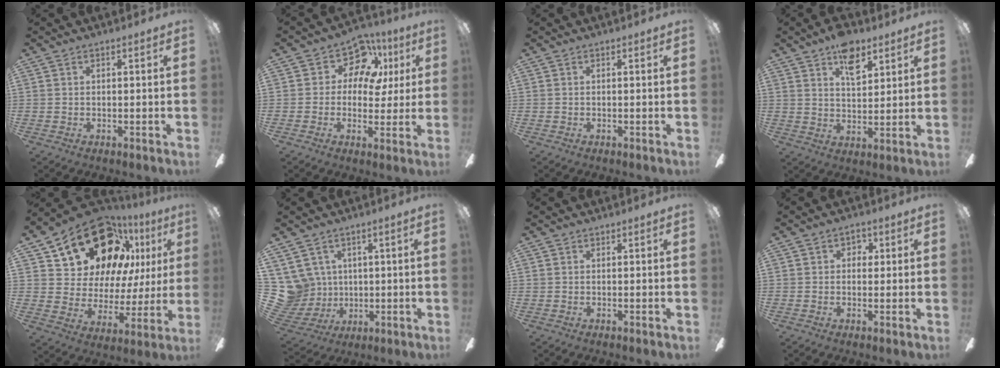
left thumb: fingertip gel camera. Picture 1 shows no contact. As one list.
[{"total": 11.3, "force": [5.1, 8.2, 5.8], "torque": [-0.083, -0.024, 0.094]}, {"total": 0.0}, {"total": 9.2, "force": [5.8, 4.8, 5.4], "torque": [-0.071, -0.021, 0.099]}, {"total": 22.6, "force": [14.4, 13.5, 11.0], "torque": [-0.178, -0.081, 0.274]}, {"total": 10.5, "force": [2.9, 9.7, 2.6], "torque": [-0.109, -0.022, 0.062]}, {"total": 0.0}, {"total": 2.8, "force": [0.7, 2.2, 1.6], "torque": [-0.007, 0.001, 0.005]}]